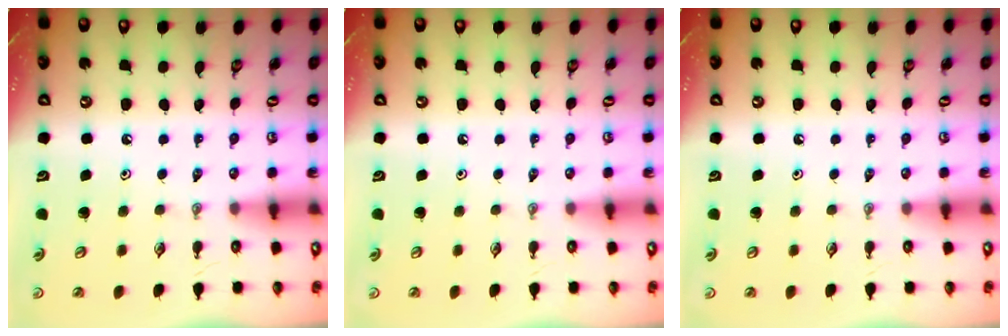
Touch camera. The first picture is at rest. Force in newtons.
{"total": 0.0}
{"total": 0.0}